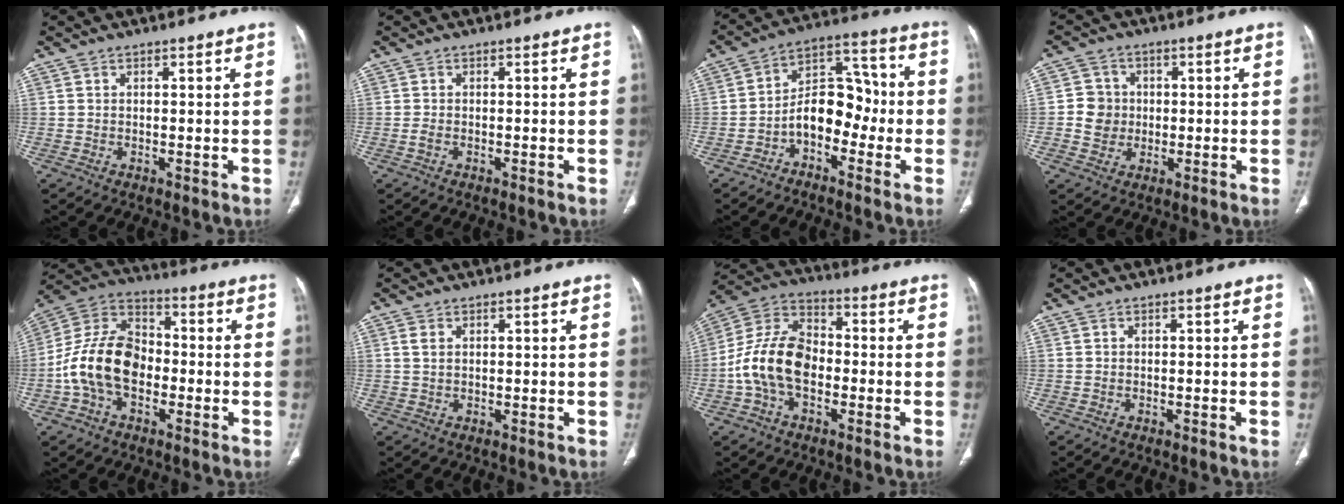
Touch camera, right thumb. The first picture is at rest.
{"total": 0.7, "force": [-0.2, 0.4, 0.5], "torque": [-0.013, -0.001, -0.006]}
{"total": 10.4, "force": [-3.2, 7.0, 7.0], "torque": [-0.081, 0.056, -0.065]}
{"total": 5.7, "force": [-0.1, 5.6, 1.3], "torque": [0.002, 0.009, -0.004]}
{"total": 15.2, "force": [-3.2, 10.5, 10.6], "torque": [-0.193, 0.044, -0.065]}
{"total": 1.7, "force": [0.6, 1.0, 1.2], "torque": [-0.027, 0.002, 0.015]}
{"total": 13.6, "force": [-2.7, 9.0, 9.8], "torque": [-0.182, 0.042, -0.058]}
{"total": 0.0}